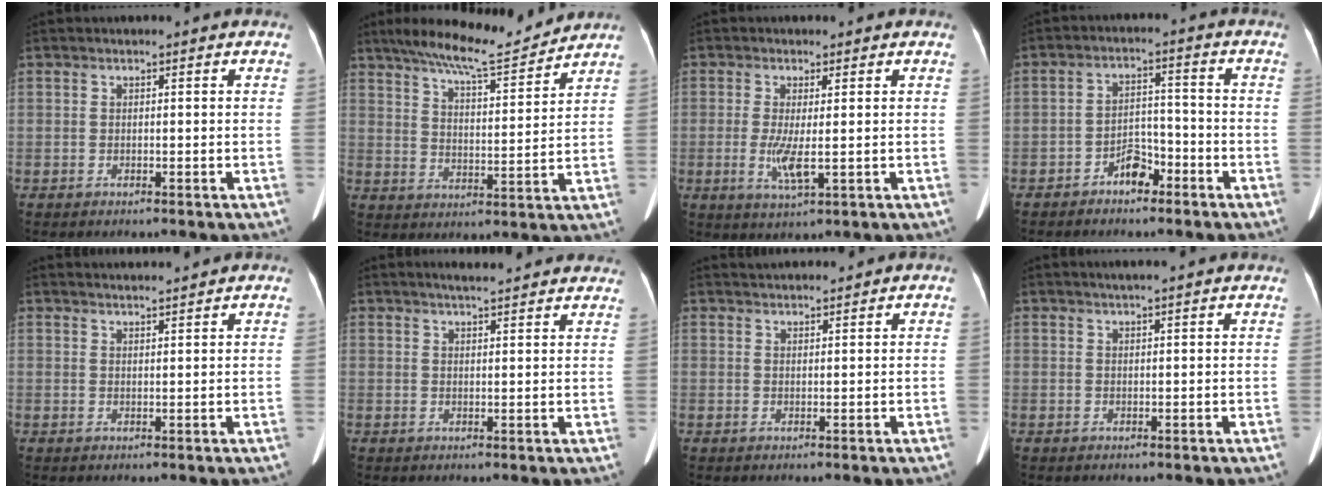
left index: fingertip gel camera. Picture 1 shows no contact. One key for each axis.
{"total": 11.7, "fx": 10.5, "fy": 0.7, "fz": 5.1, "tx": -0.086, "ty": -0.001, "tz": 0.164}
{"total": 4.7, "fx": -0.6, "fy": 0.9, "fz": 4.6, "tx": -0.100, "ty": -0.013, "tz": -0.008}
{"total": 4.6, "fx": -3.1, "fy": 2.2, "fz": 2.5, "tx": -0.044, "ty": 0.015, "tz": -0.053}
{"total": 2.0, "fx": 1.9, "fy": -0.2, "fz": 0.4, "tx": -0.005, "ty": 0.013, "tz": 0.034}
{"total": 8.3, "fx": 7.4, "fy": 1.2, "fz": 3.6, "tx": -0.045, "ty": 0.023, "tz": 0.083}
{"total": 1.4, "fx": 1.4, "fy": 0.3, "fz": 0.4, "tx": -0.011, "ty": 0.019, "tz": 0.028}
{"total": 3.1, "fx": 2.5, "fy": 0.0, "fz": 1.7, "tx": -0.023, "ty": 0.017, "tz": 0.039}